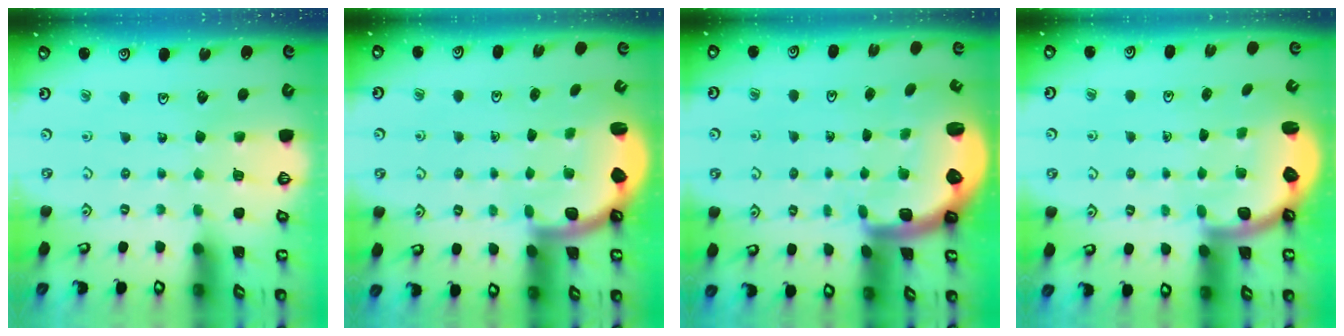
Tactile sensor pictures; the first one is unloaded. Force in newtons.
{"total": 2.0, "press": 1.9, "slide": 0.5}
{"total": 2.9, "press": 2.6, "slide": 1.4}
{"total": 2.8, "press": 2.2, "slide": 1.8}